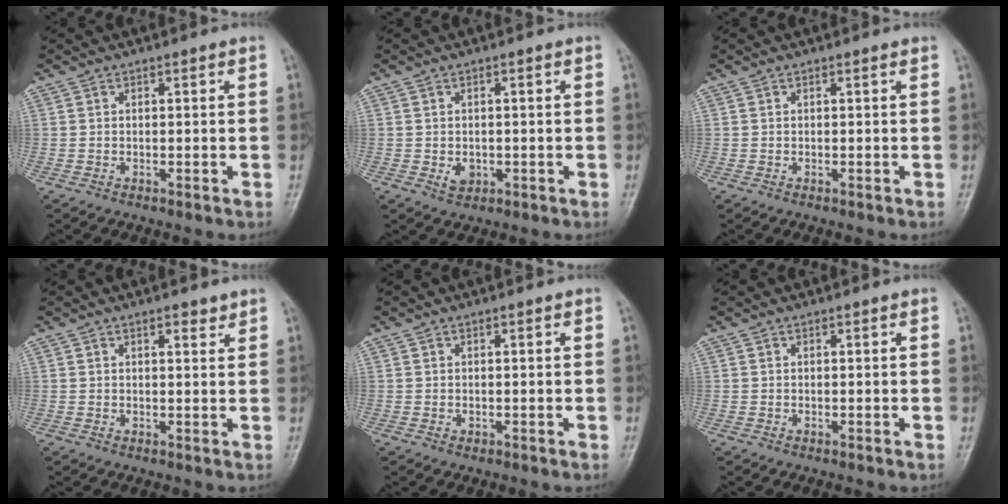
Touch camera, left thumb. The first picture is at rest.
{"total": 2.7, "force": [-0.6, 2.1, 1.5], "torque": [-0.013, 0.000, -0.005]}
{"total": 0.0}
{"total": 2.2, "force": [1.6, 0.8, 1.4], "torque": [-0.014, -0.009, 0.022]}
{"total": 0.8, "force": [-0.1, 0.6, 0.4], "torque": [-0.002, 0.001, -0.001]}
{"total": 0.0}